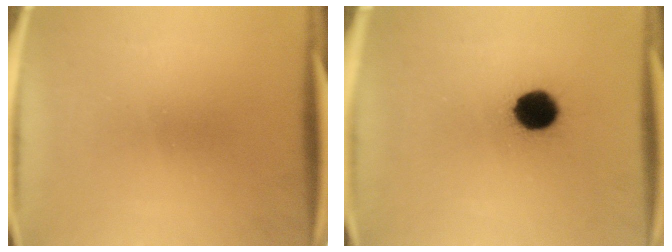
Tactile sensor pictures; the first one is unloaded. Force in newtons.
{"total": 9.9}